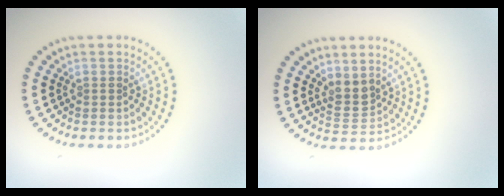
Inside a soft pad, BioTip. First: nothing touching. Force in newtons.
{"total": 2.3, "press": 1.9, "slide": 1.2}